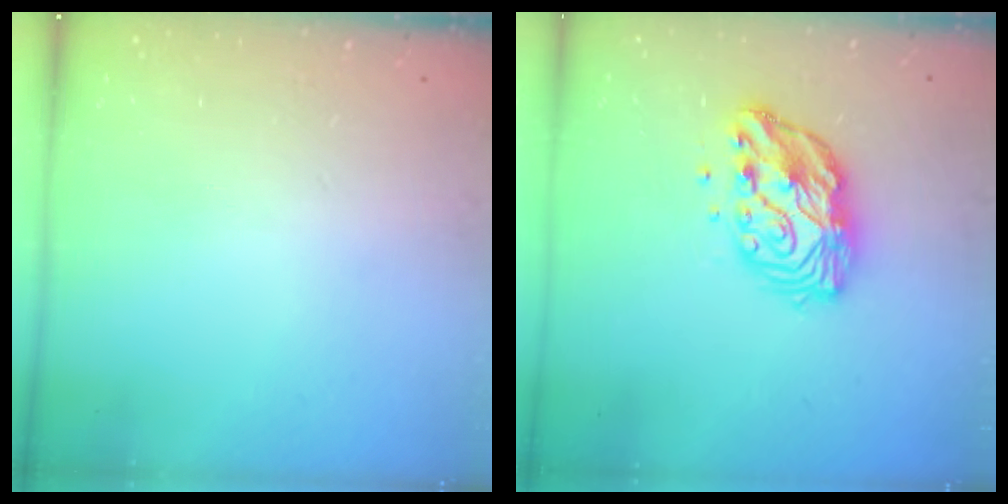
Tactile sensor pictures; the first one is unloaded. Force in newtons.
{"total": 12.8, "press": 12.8, "slide": 1.1}